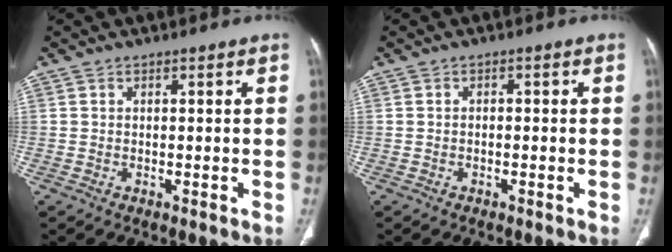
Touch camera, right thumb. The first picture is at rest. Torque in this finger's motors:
{"motor_torque": [-0.11, -0.33, 0.04, 0.35, -0.02]}